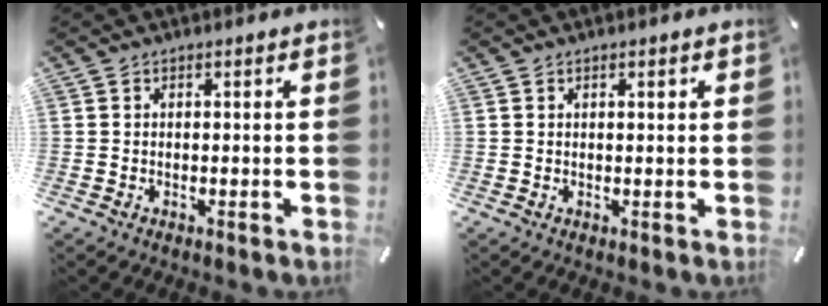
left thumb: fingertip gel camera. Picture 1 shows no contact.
{"total": 0.8, "force": [0.3, 0.2, 0.7], "torque": [-0.014, 0.002, 0.004]}